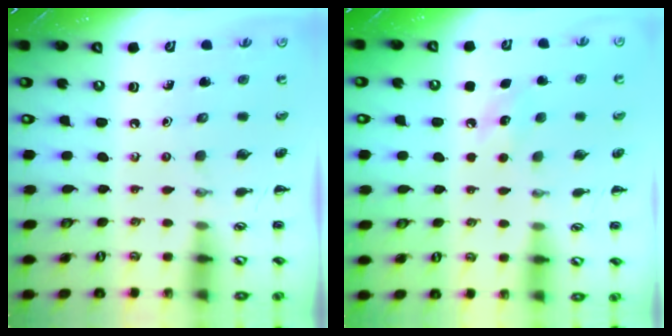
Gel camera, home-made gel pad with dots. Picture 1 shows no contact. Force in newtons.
{"total": 7.1, "press": 6.8, "slide": 1.9}